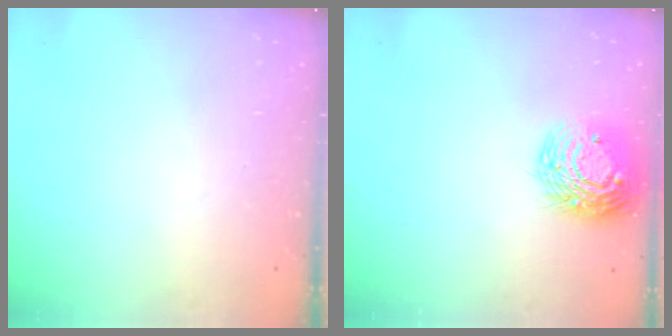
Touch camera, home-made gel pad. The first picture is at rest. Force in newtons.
{"total": 15.0, "press": 15.0, "slide": 1.2}